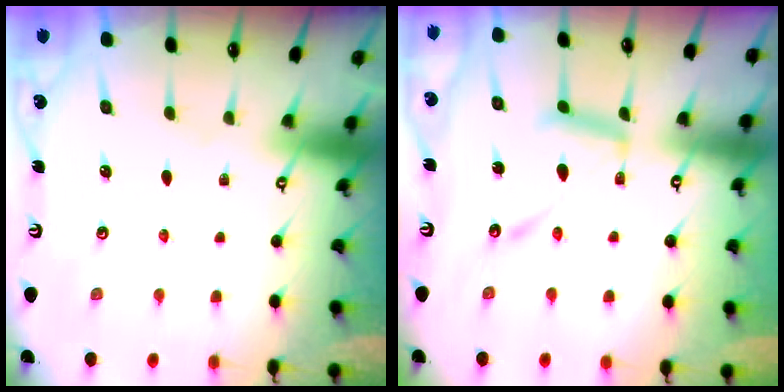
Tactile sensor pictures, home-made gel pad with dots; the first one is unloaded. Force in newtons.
{"total": 12.5, "press": 12.5, "slide": 1.1}